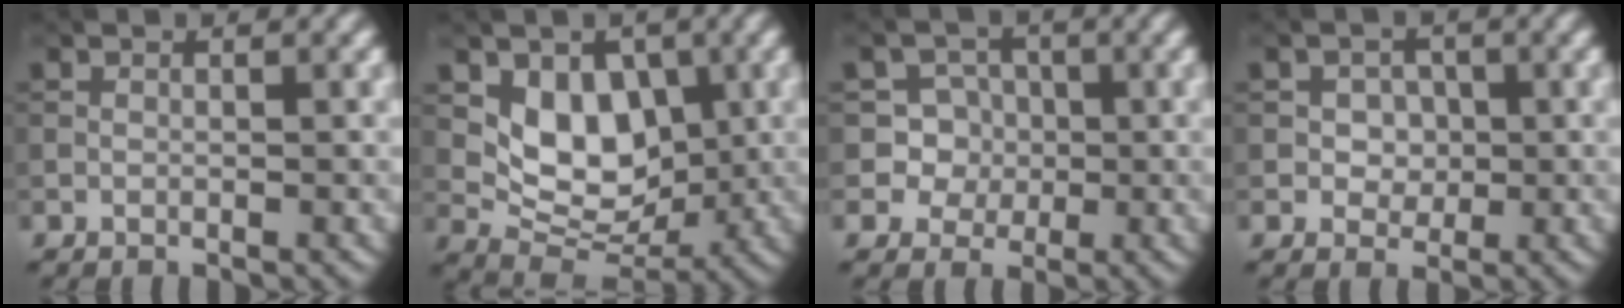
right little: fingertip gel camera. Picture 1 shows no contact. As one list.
[{"total": 5.8, "force": [0.9, 4.2, 3.9], "torque": [-0.061, -0.017, 0.014]}, {"total": 4.7, "force": [0.2, 4.5, 1.3], "torque": [-0.014, 0.012, -0.002]}, {"total": 2.2, "force": [-0.1, 1.9, 1.2], "torque": [-0.021, 0.001, -0.012]}]